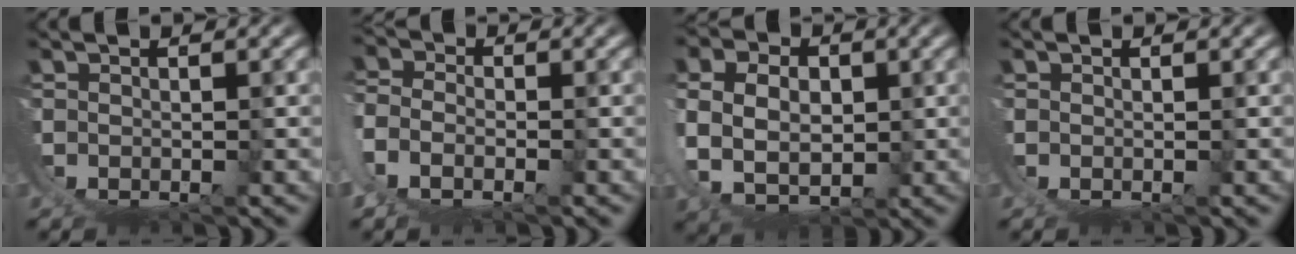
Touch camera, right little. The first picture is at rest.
{"total": 5.2, "force": [1.5, 4.1, 2.8], "torque": [-0.077, -0.008, 0.021]}
{"total": 7.2, "force": [2.3, 4.9, 4.8], "torque": [-0.103, -0.026, 0.056]}
{"total": 0.0}